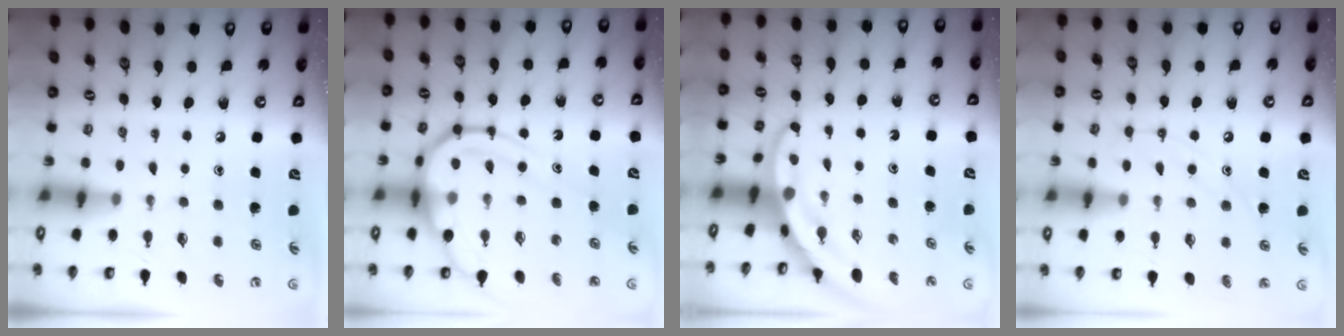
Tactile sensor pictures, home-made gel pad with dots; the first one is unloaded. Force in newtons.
{"total": 13.4, "press": 13.3, "slide": 1.3}
{"total": 3.6, "press": 3.5, "slide": 0.4}
{"total": 9.0, "press": 9.0, "slide": 0.8}